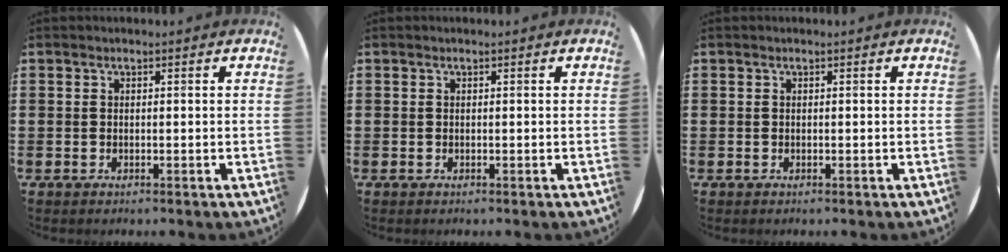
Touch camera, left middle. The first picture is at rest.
{"total": 0.0}
{"total": 0.0}